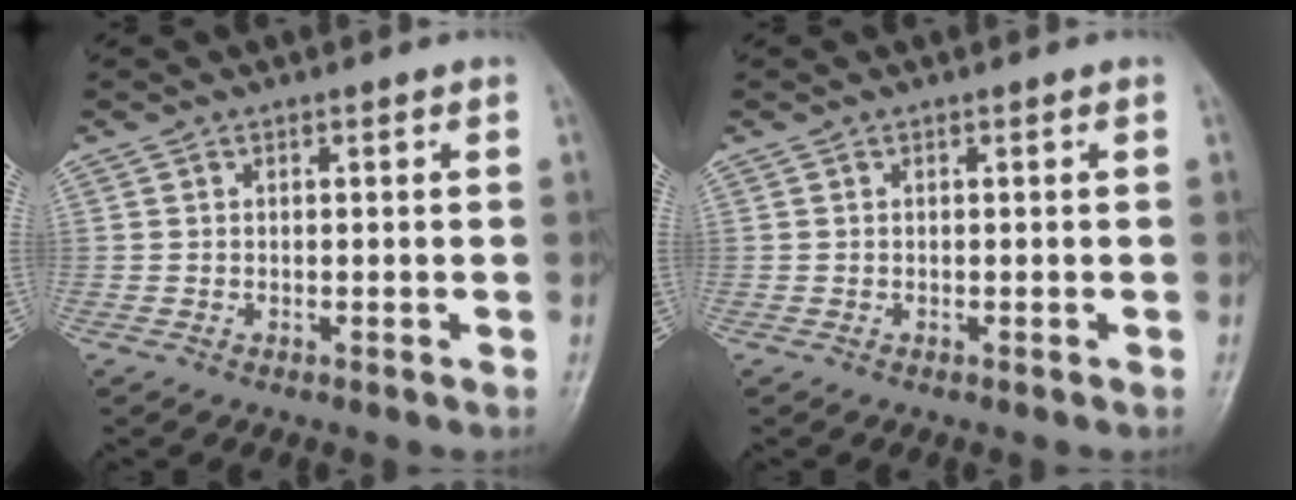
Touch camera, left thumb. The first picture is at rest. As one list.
[{"total": 0.0}]